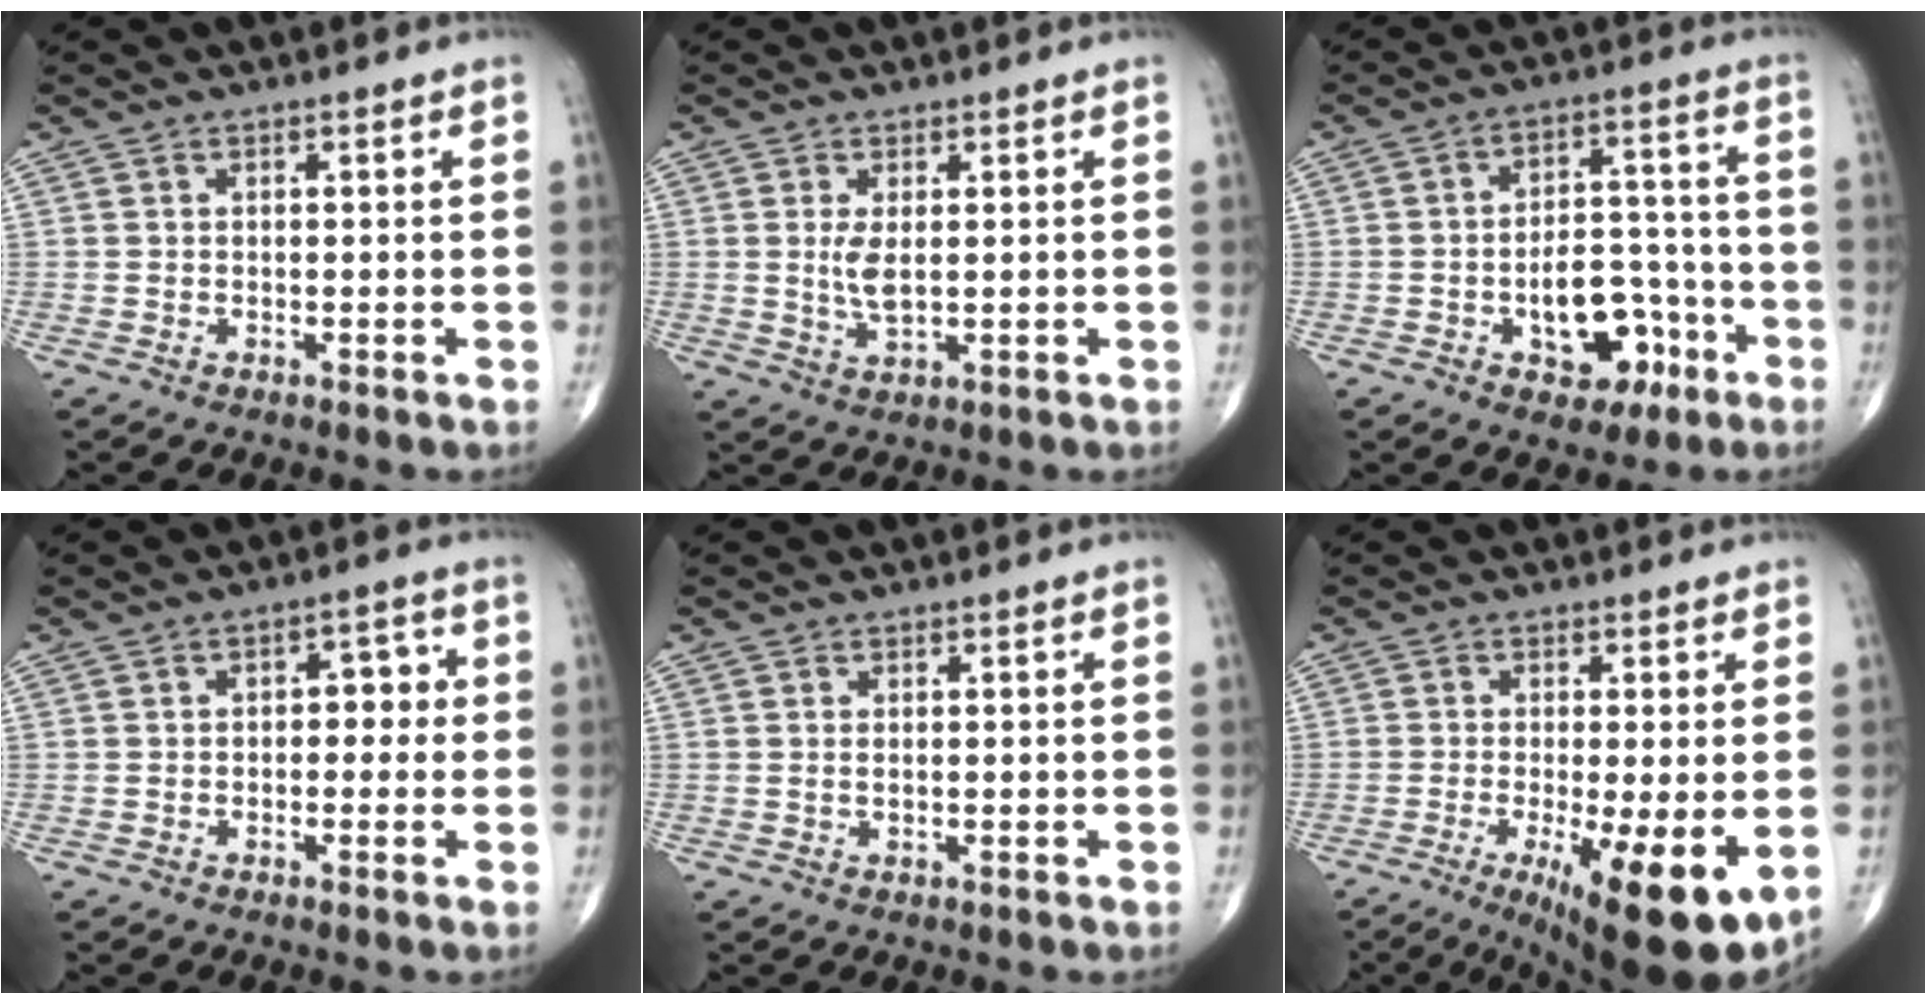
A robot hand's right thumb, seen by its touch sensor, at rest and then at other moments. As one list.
[{"total": 4.0, "force": [0.5, 1.6, 3.6], "torque": [-0.075, -0.012, 0.016]}, {"total": 12.1, "force": [-4.9, 7.4, 8.2], "torque": [-0.083, 0.049, -0.067]}, {"total": 4.7, "force": [0.1, 2.9, 3.7], "torque": [-0.022, 0.016, -0.008]}, {"total": 0.7, "force": [0.1, 0.2, 0.6], "torque": [-0.014, 0.000, 0.003]}, {"total": 13.9, "force": [-4.2, 3.6, 12.8], "torque": [-0.172, -0.022, -0.053]}]